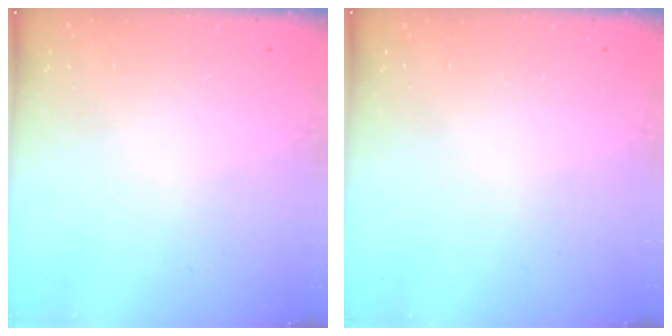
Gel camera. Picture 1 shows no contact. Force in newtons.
{"total": 0.0}